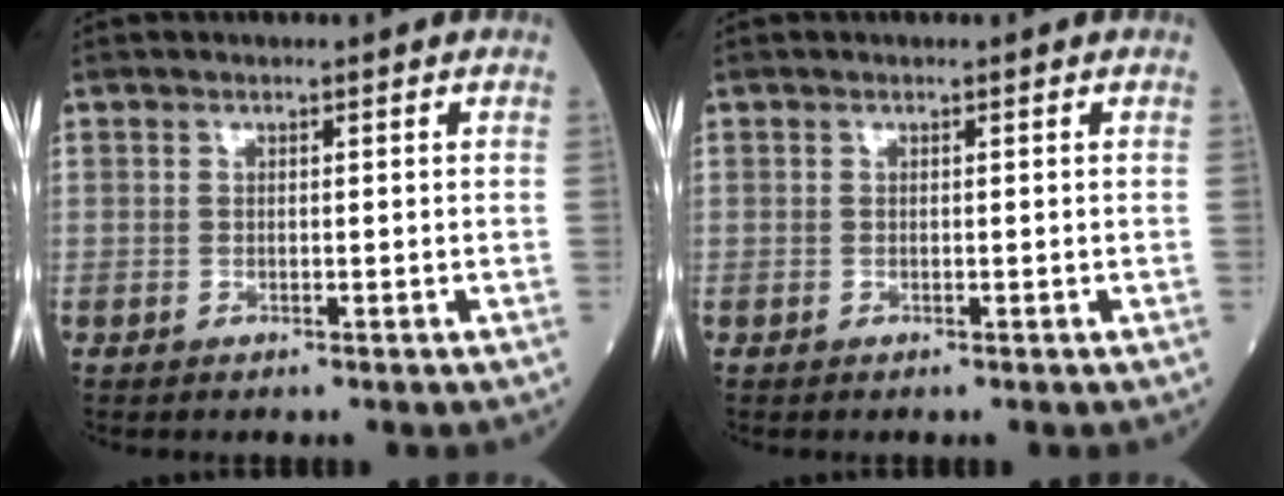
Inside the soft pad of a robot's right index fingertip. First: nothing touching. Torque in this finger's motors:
{"motor_torque": [0.01, 0.01, 0.00, 0.00]}